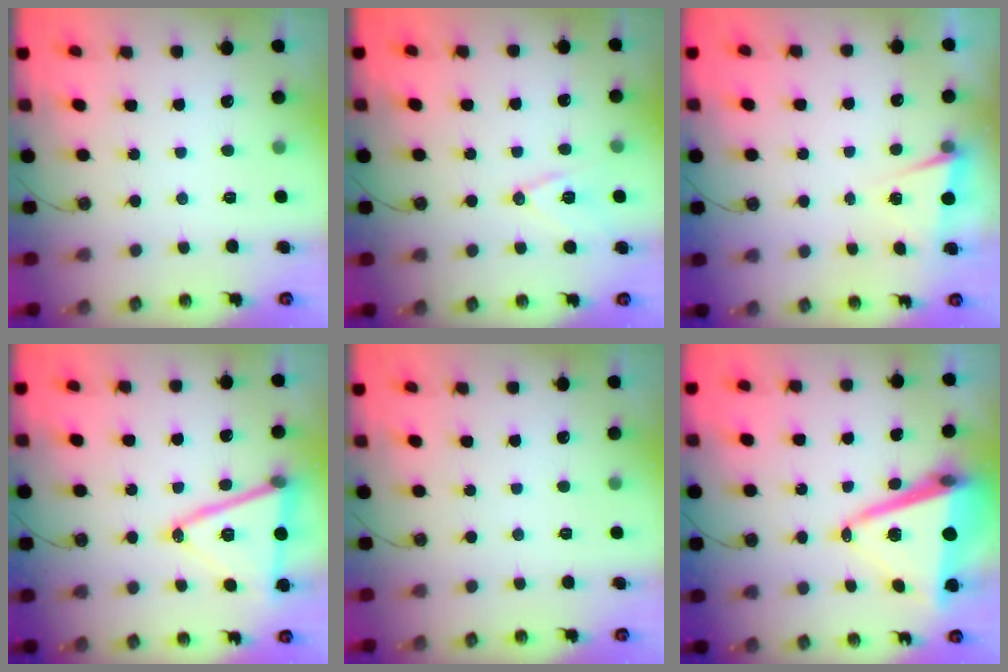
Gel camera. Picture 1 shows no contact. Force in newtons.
{"total": 10.5, "press": 9.9, "slide": 3.4}
{"total": 2.3, "press": 2.0, "slide": 1.1}
{"total": 16.1, "press": 15.6, "slide": 3.9}
{"total": 0.0}
{"total": 14.7, "press": 14.2, "slide": 3.9}